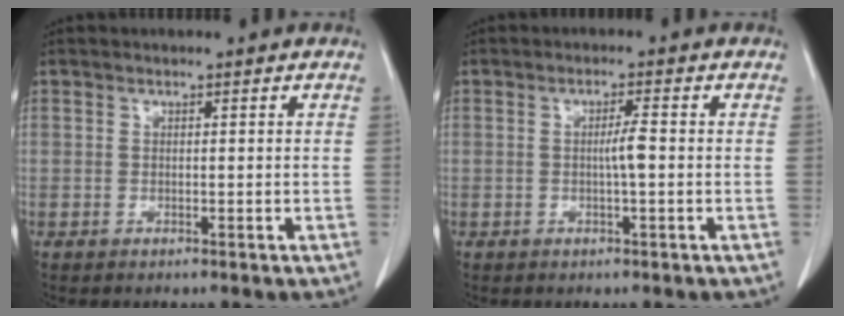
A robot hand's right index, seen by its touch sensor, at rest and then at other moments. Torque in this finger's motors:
{"motor_torque": [0.45, -0.09, 0.01, 0.05]}